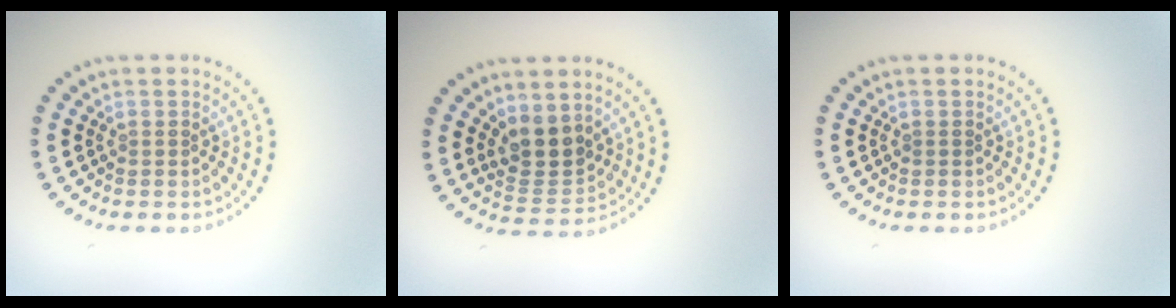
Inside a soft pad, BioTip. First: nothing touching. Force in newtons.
{"total": 3.9, "press": 3.5, "slide": 1.7}
{"total": 0.0}